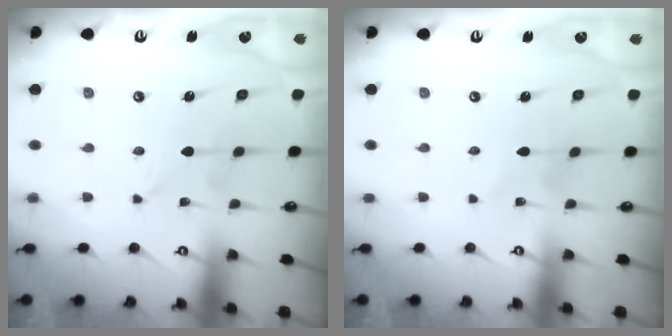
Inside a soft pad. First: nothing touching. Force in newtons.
{"total": 1.4, "press": 1.4, "slide": 0.1}